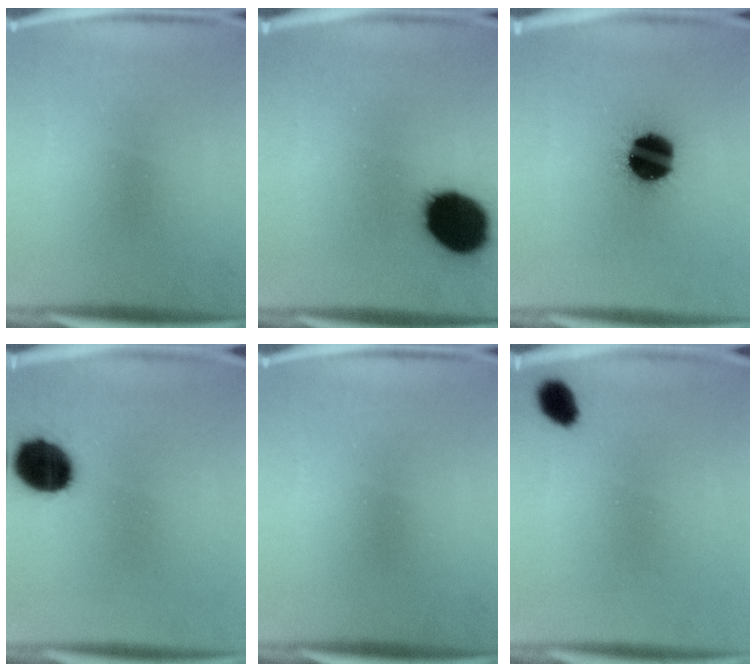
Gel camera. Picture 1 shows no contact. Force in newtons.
{"total": 19.0}
{"total": 17.7}
{"total": 13.3}
{"total": 0.0}
{"total": 4.3}